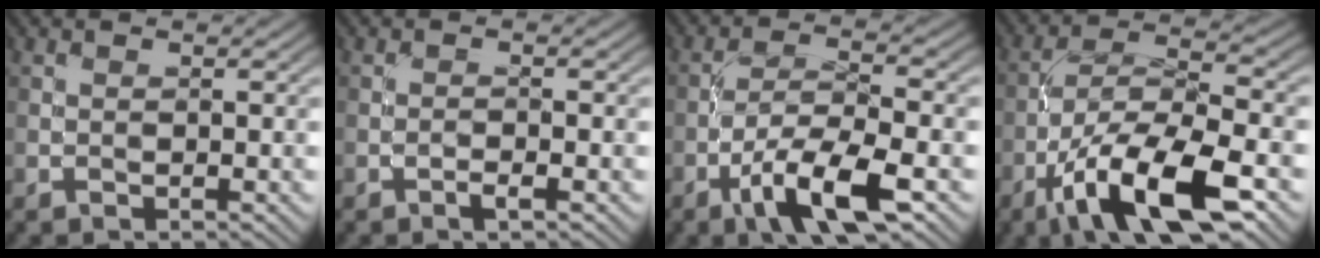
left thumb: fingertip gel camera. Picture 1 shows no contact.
{"total": 0.9, "force": [-0.6, 0.0, 0.7], "torque": [-0.014, 0.003, -0.014]}
{"total": 8.8, "force": [-4.6, 2.3, 7.1], "torque": [-0.130, 0.006, -0.089]}
{"total": 13.4, "force": [-6.9, 4.1, 10.7], "torque": [-0.200, -0.001, -0.131]}